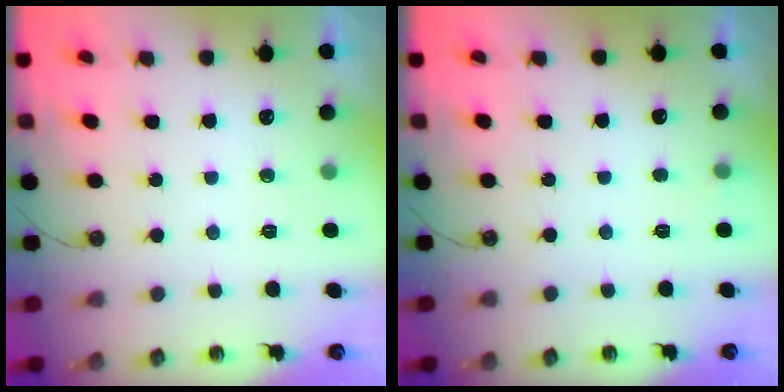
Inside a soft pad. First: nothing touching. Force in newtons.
{"total": 4.0, "press": 4.0, "slide": 0.4}